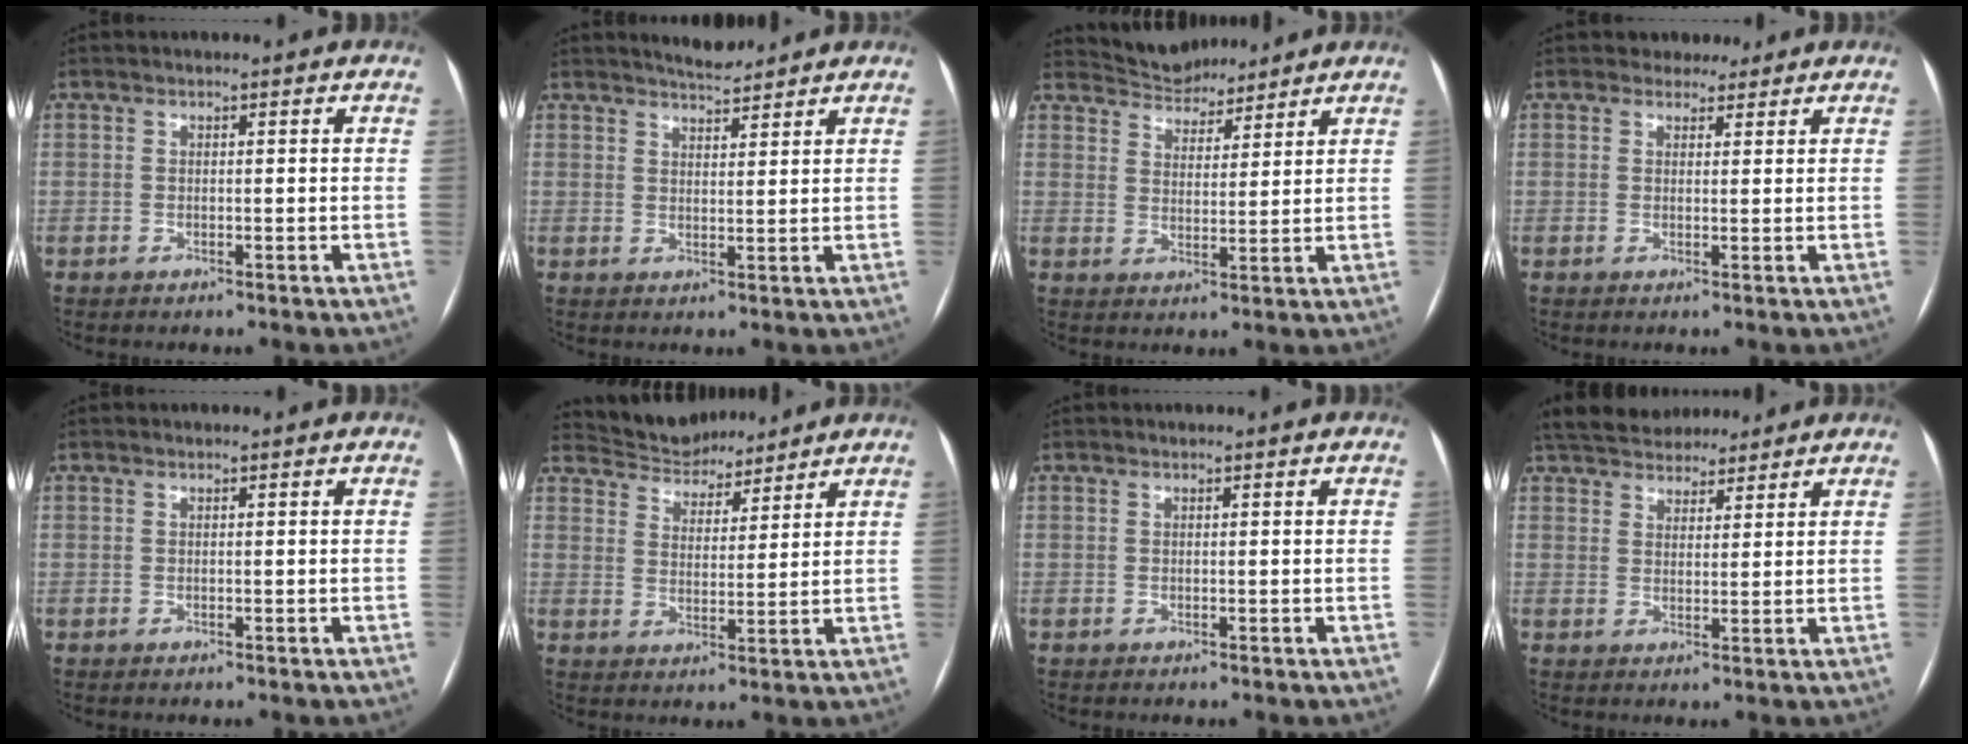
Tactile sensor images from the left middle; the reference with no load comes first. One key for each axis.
{"total": 3.7, "fx": 3.6, "fy": 0.5, "fz": 0.8, "tx": -0.015, "ty": 0.004, "tz": 0.058}
{"total": 6.8, "fx": 6.6, "fy": 1.8, "fz": 0.5, "tx": -0.014, "ty": 0.016, "tz": 0.112}
{"total": 2.4, "fx": 2.0, "fy": 1.4, "fz": 0.0, "tx": 0.004, "ty": 0.008, "tz": 0.027}
{"total": 0.0}
{"total": 8.4, "fx": 8.0, "fy": 2.3, "fz": 1.0, "tx": -0.020, "ty": 0.014, "tz": 0.139}
{"total": 0.0}
{"total": 12.3, "fx": 10.8, "fy": 4.6, "fz": 3.9, "tx": -0.068, "ty": 0.034, "tz": 0.169}